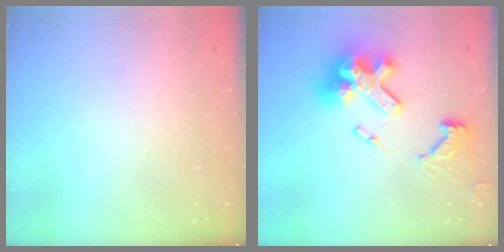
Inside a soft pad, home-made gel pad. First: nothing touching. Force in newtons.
{"total": 20.2, "press": 20.1, "slide": 2.1}